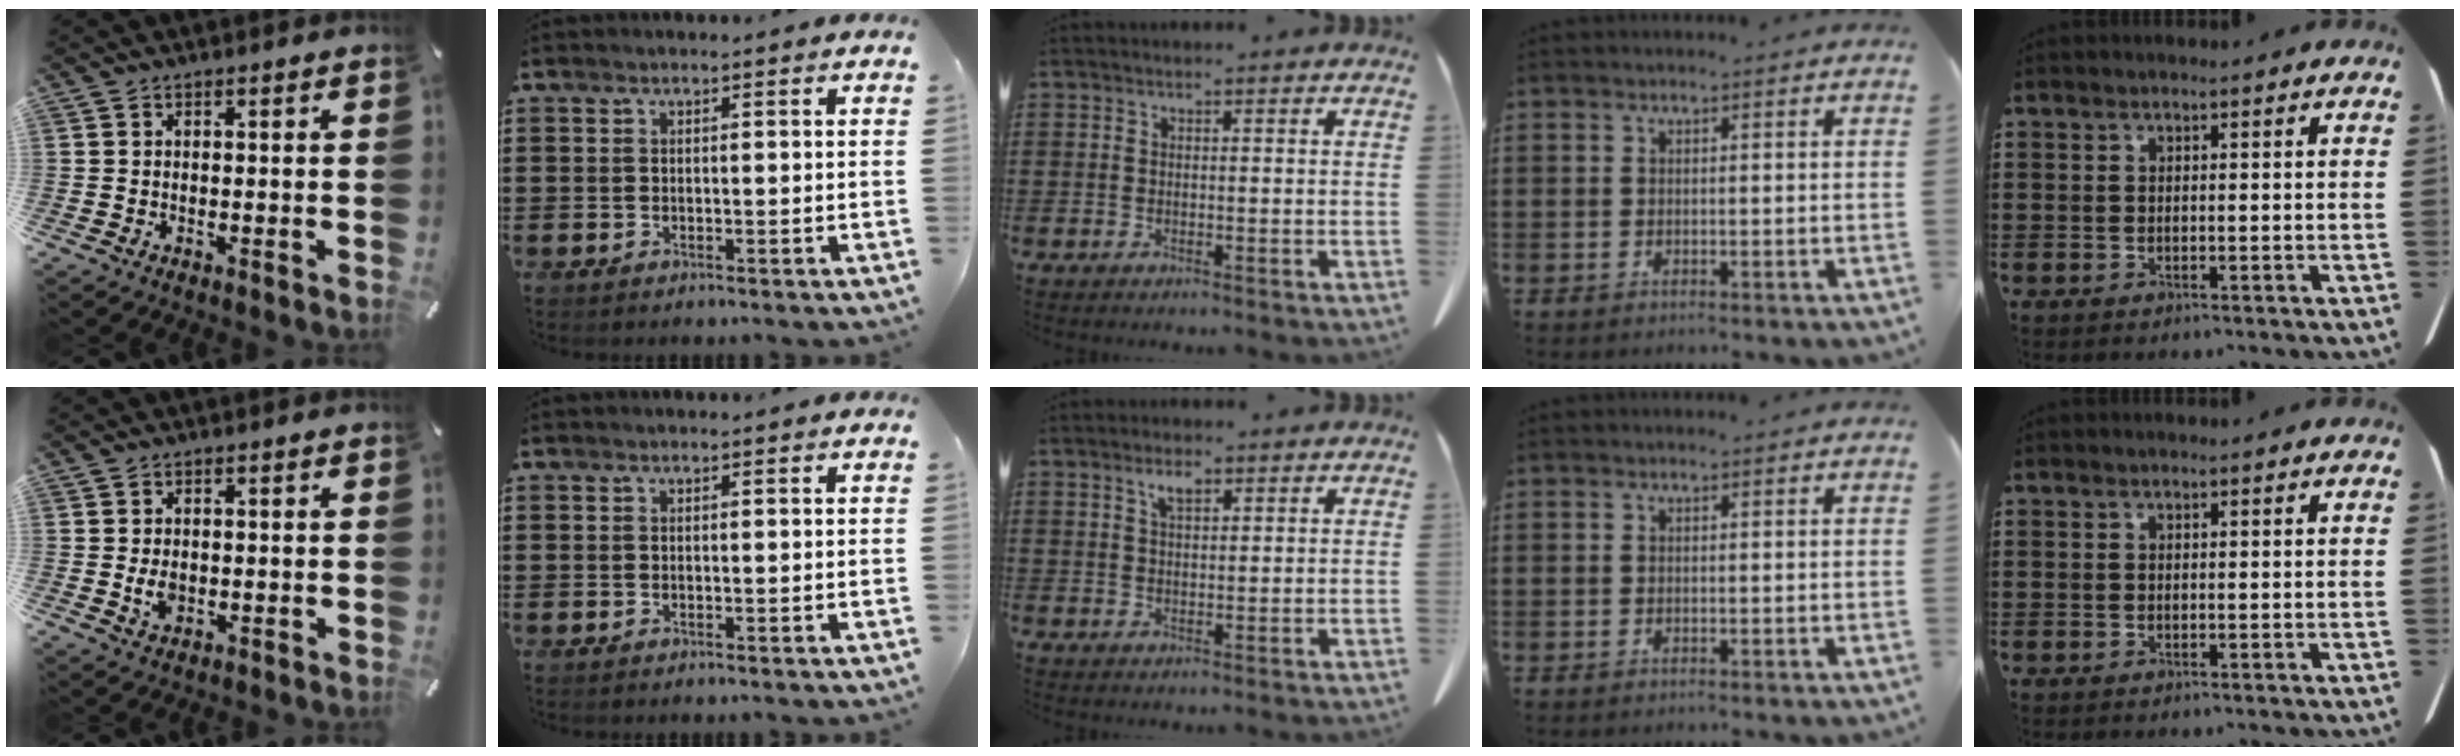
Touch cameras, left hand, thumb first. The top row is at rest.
{"thumb": {"total": 3.0, "force": [-0.3, 2.1, 2.1], "torque": [-0.046, -0.005, -0.010]}, "middle": {"total": 2.8, "force": [1.7, 0.9, 2.0], "torque": [-0.038, -0.001, 0.029]}}